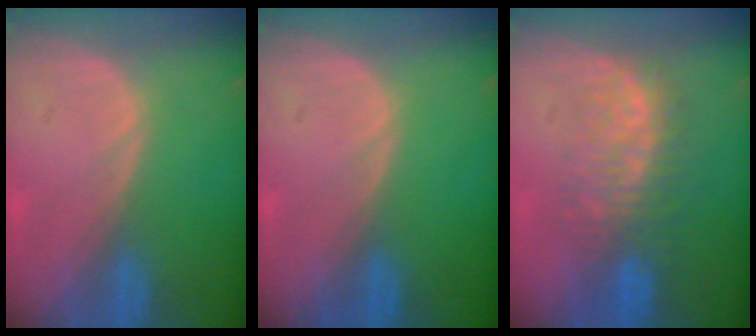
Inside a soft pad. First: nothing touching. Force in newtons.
{"total": 0.0}
{"total": 7.8, "press": 7.7, "slide": 1.3}